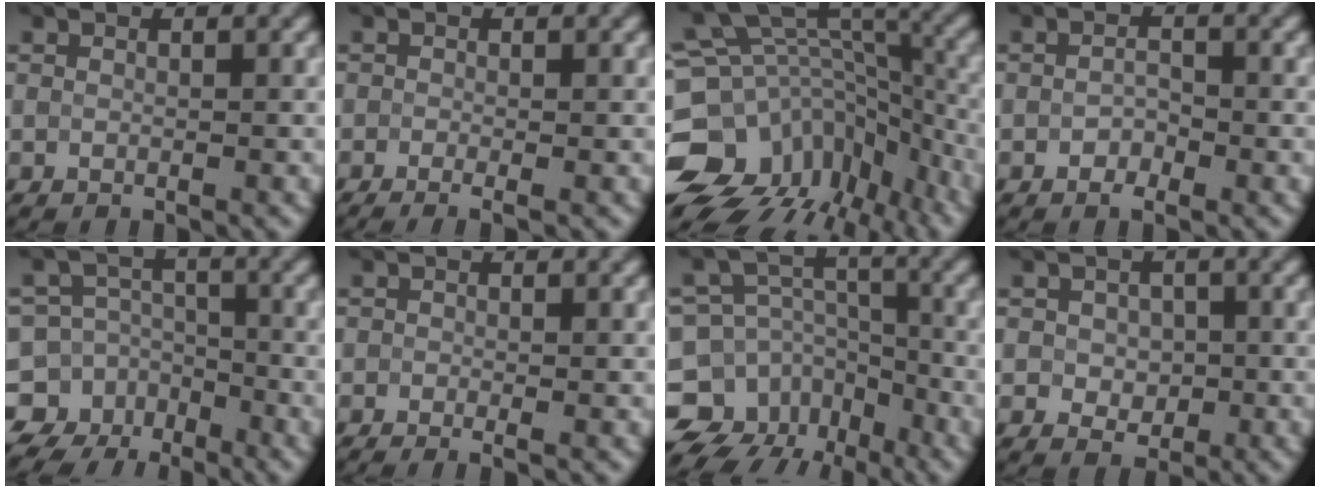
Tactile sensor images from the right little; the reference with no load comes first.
{"total": 1.8, "force": [-1.4, 0.3, 1.2], "torque": [-0.012, -0.010, -0.017]}
{"total": 13.4, "force": [-7.6, 9.5, 5.5], "torque": [-0.132, 0.015, -0.095]}
{"total": 1.4, "force": [-1.3, 0.3, 0.3], "torque": [-0.010, 0.000, -0.018]}
{"total": 9.8, "force": [-6.6, 7.2, 0.2], "torque": [-0.015, -0.015, -0.117]}
{"total": 1.4, "force": [-1.2, 0.0, 0.8], "torque": [-0.011, -0.013, -0.010]}
{"total": 10.0, "force": [-6.8, 7.3, 1.5], "torque": [-0.043, 0.010, -0.111]}
{"total": 1.7, "force": [-0.7, 1.5, 0.5], "torque": [-0.013, -0.005, -0.007]}